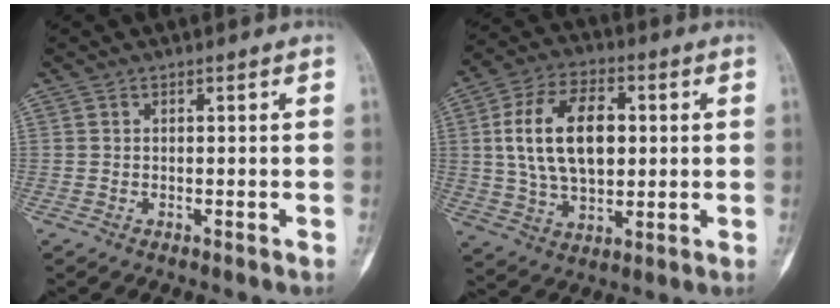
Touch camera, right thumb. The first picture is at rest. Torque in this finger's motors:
{"motor_torque": [0.49, 0.61, 0.26, -0.08, 0.16]}